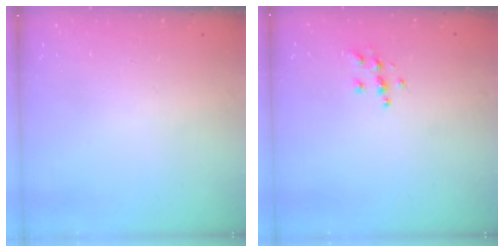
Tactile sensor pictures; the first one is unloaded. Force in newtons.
{"total": 5.9, "press": 5.9, "slide": 0.6}